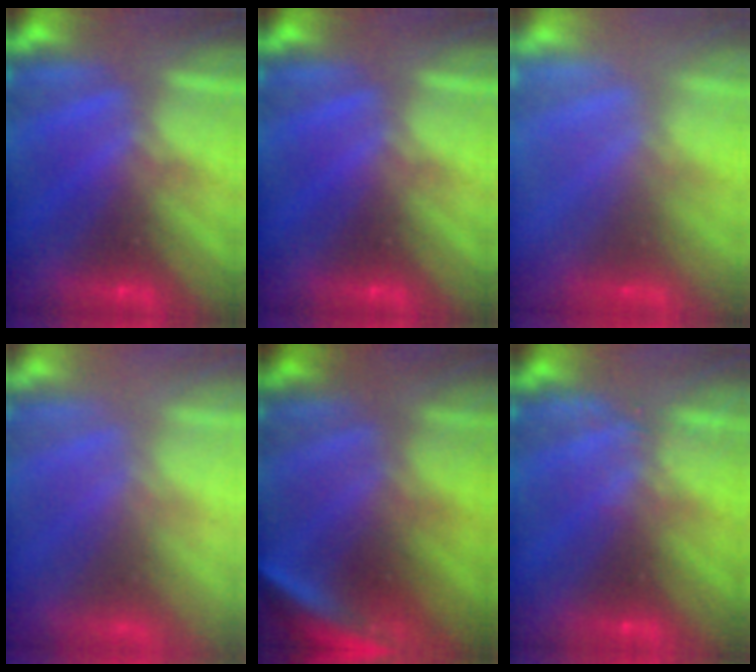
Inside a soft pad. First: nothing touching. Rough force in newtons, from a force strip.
{"total": 0.0}
{"total": 6.8}
{"total": 7.6}
{"total": 4.6}
{"total": 2.2}